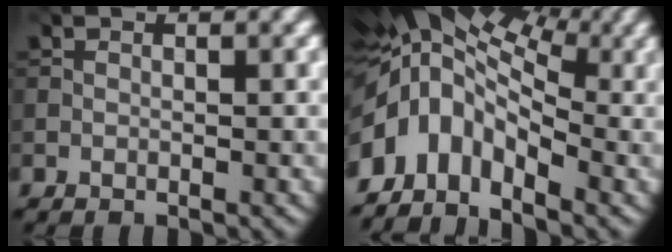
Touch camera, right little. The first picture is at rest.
{"total": 11.8, "force": [-1.0, 7.7, 8.9], "torque": [-0.179, -0.006, -0.019]}